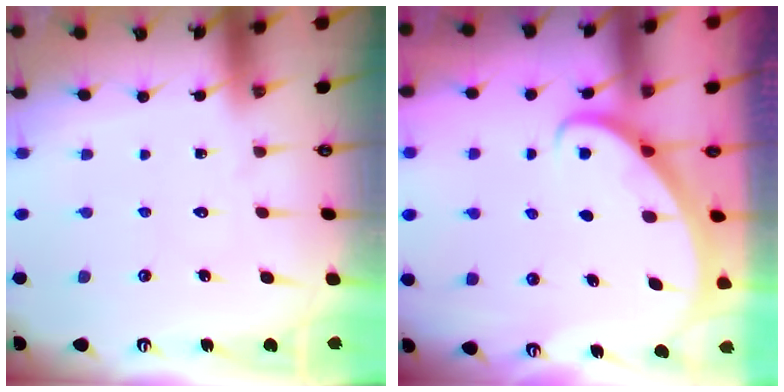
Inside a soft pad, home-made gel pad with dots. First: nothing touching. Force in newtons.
{"total": 2.9, "press": 2.9, "slide": 0.2}